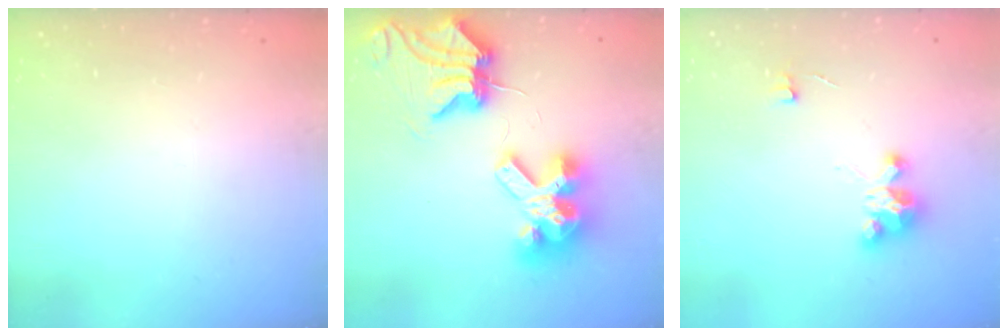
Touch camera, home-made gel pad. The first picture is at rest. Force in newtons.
{"total": 14.5, "press": 14.4, "slide": 1.7}
{"total": 4.9, "press": 4.8, "slide": 0.2}